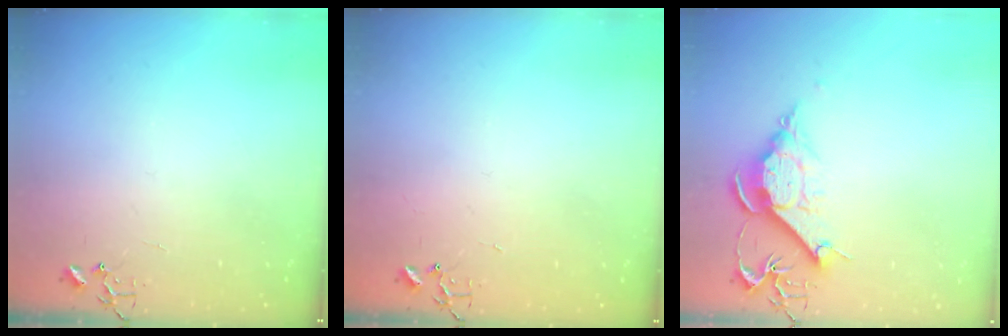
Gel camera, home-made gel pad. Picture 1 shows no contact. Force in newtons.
{"total": 1.5, "press": 1.5, "slide": 0.3}
{"total": 11.2, "press": 11.2, "slide": 1.0}